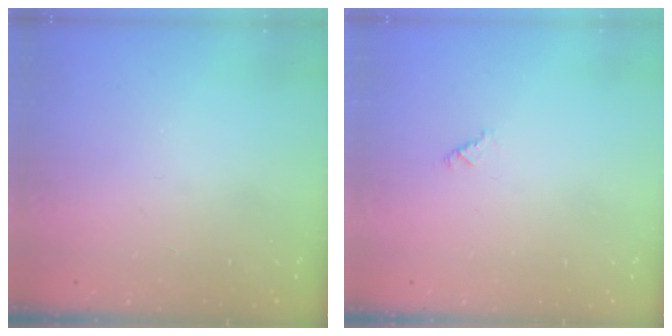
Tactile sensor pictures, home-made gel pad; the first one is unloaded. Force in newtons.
{"total": 0.6, "press": 0.6, "slide": 0.2}